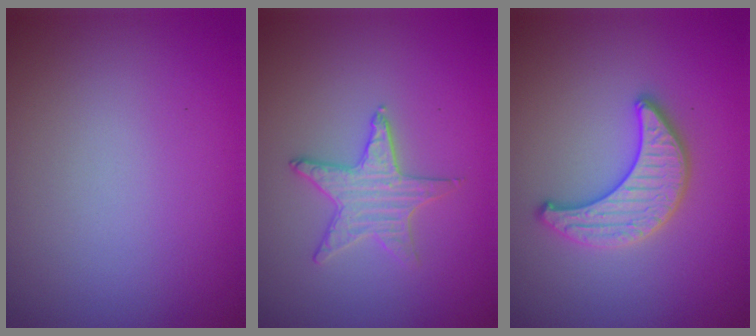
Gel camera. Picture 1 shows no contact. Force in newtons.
{"total": 1.9, "press": 1.9, "slide": 0.2}
{"total": 3.3, "press": 3.2, "slide": 0.4}